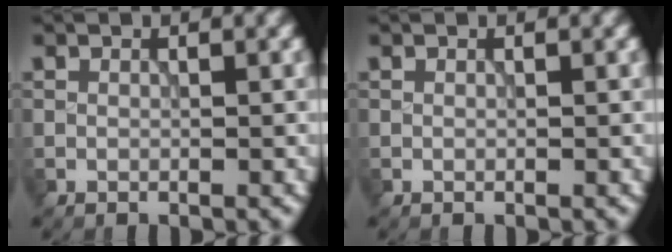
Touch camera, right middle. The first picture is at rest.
{"total": 0.0}